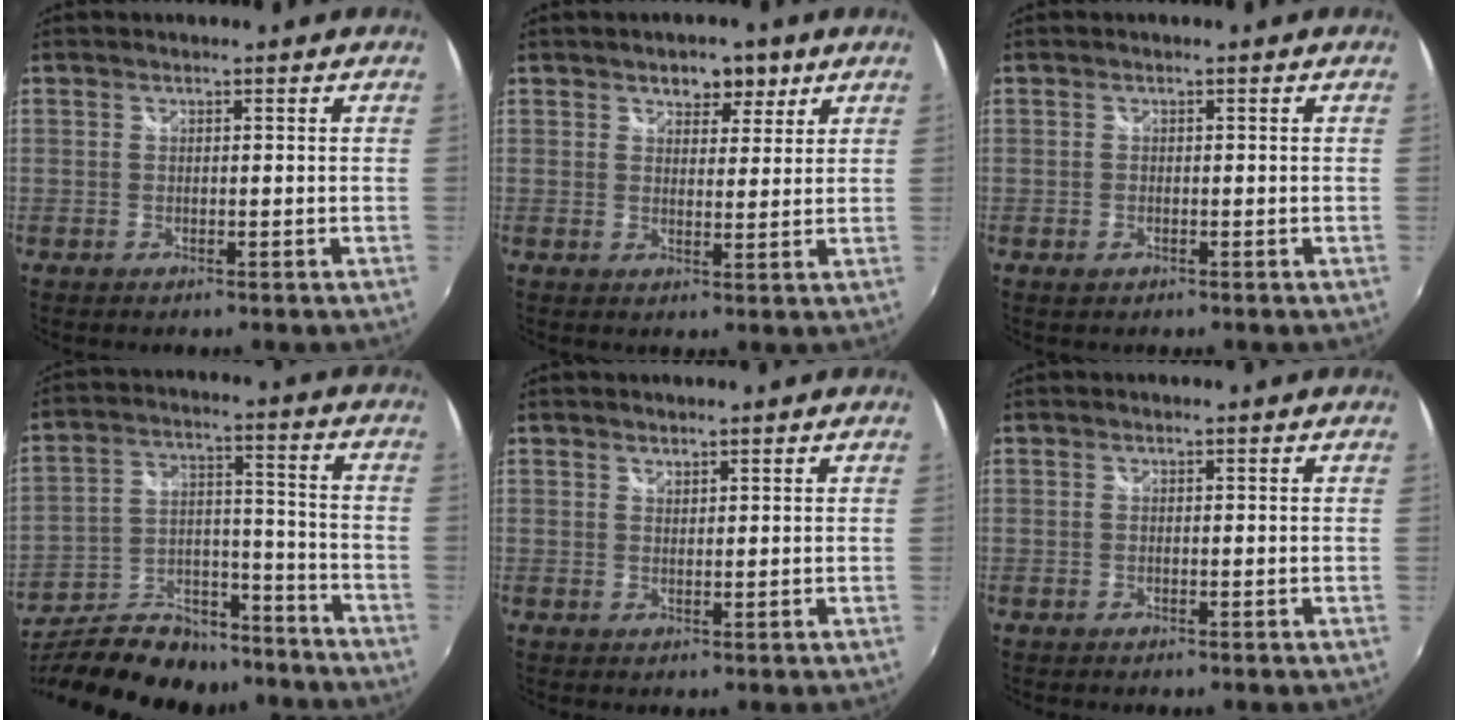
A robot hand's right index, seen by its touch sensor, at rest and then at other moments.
{"total": 4.8, "force": [2.9, 3.1, 2.3], "torque": [-0.023, 0.003, 0.042]}
{"total": 0.9, "force": [-0.4, 0.7, 0.4], "torque": [-0.008, -0.001, -0.006]}
{"total": 28.5, "force": [-23.0, 11.8, 12.0], "torque": [-0.253, 0.022, -0.333]}
{"total": 1.0, "force": [0.9, 0.4, 0.1], "torque": [-0.001, 0.001, 0.017]}
{"total": 0.0}